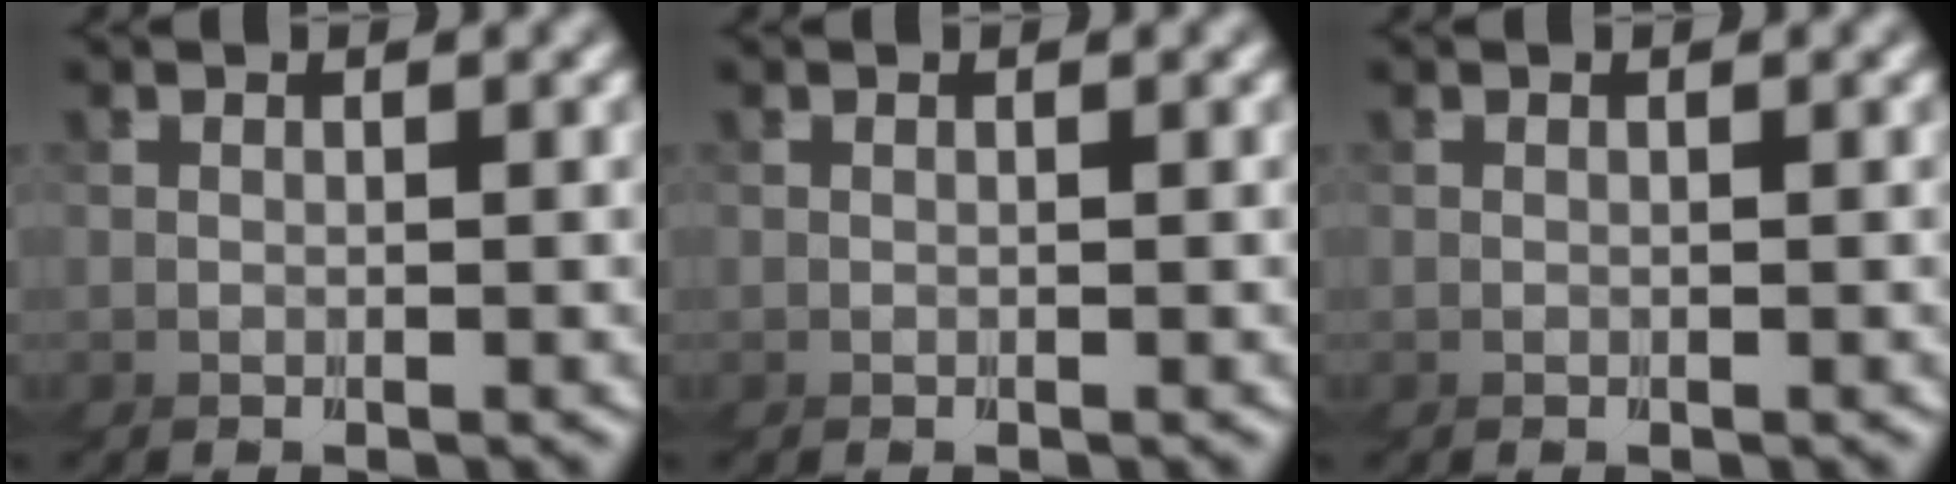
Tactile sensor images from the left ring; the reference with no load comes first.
{"total": 0.0}
{"total": 0.0}